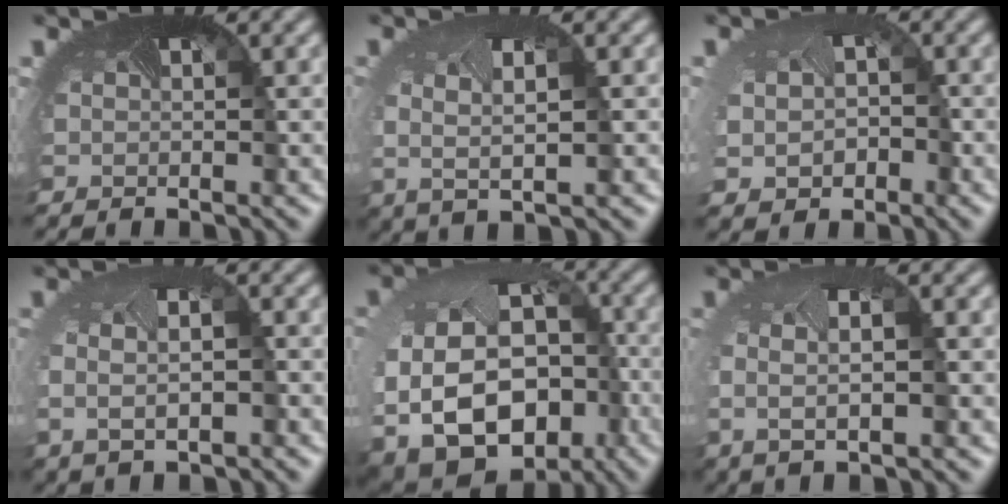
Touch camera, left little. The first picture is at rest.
{"total": 1.9, "force": [-0.1, 0.4, 1.8], "torque": [-0.057, -0.010, -0.004]}
{"total": 4.1, "force": [-0.9, 3.3, 2.3], "torque": [-0.048, -0.023, -0.005]}
{"total": 3.3, "force": [-0.5, 2.0, 2.6], "torque": [-0.053, -0.004, 0.004]}
{"total": 17.9, "force": [-5.1, 13.6, 10.6], "torque": [-0.215, -0.038, -0.081]}
{"total": 2.5, "force": [-0.2, 0.7, 2.4], "torque": [-0.063, -0.006, -0.003]}